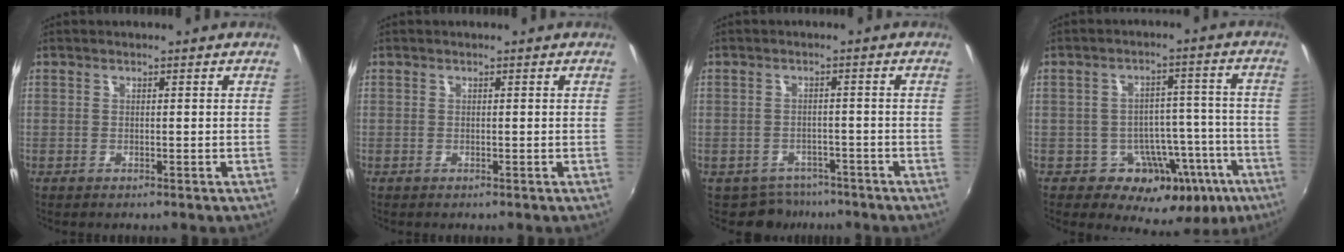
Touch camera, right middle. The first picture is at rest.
{"total": 0.0}
{"total": 5.1, "force": [-4.1, 3.1, 0.2], "torque": [-0.013, 0.003, -0.059]}
{"total": 14.2, "force": [-7.2, 10.7, 6.0], "torque": [-0.089, 0.025, -0.069]}